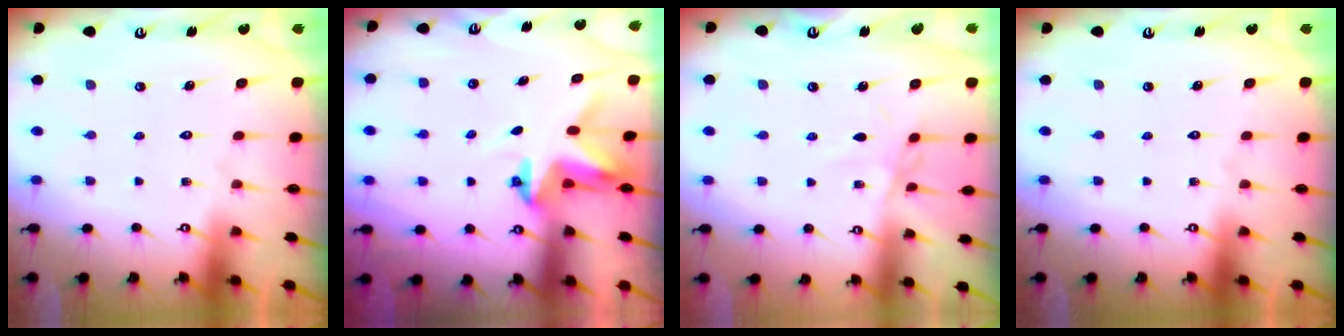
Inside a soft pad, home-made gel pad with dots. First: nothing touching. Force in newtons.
{"total": 3.5, "press": 3.5, "slide": 0.1}
{"total": 3.1, "press": 3.1, "slide": 0.2}
{"total": 0.0}